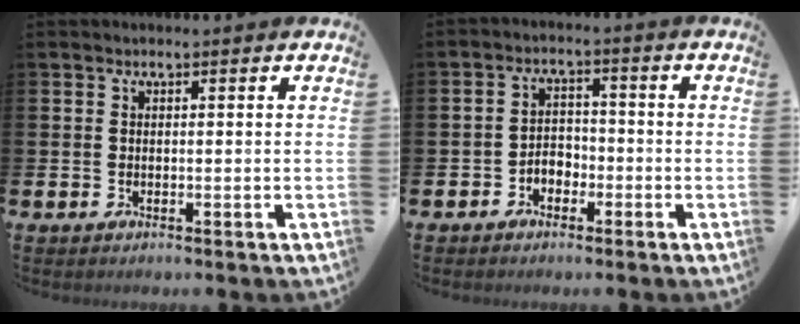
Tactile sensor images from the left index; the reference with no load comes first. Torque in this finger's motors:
{"motor_torque": [0.29, 0.04, 0.01, 0.06]}